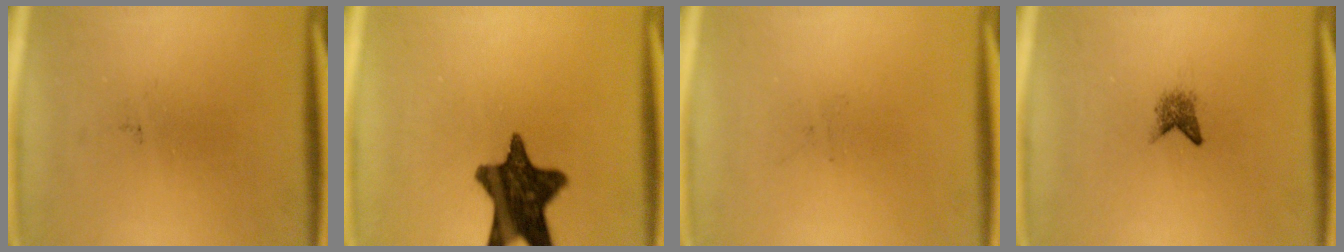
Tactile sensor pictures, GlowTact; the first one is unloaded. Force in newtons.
{"total": 13.8}
{"total": 0.0}
{"total": 1.8}